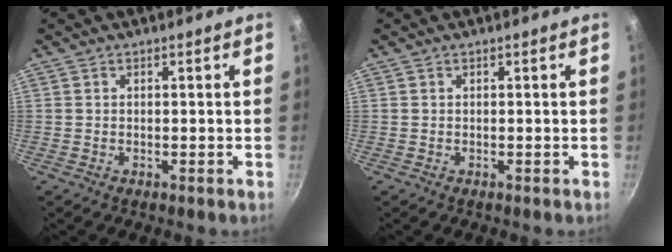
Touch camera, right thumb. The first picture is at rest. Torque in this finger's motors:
{"motor_torque": [0.00, 0.00, 0.00, 0.00, 0.00]}